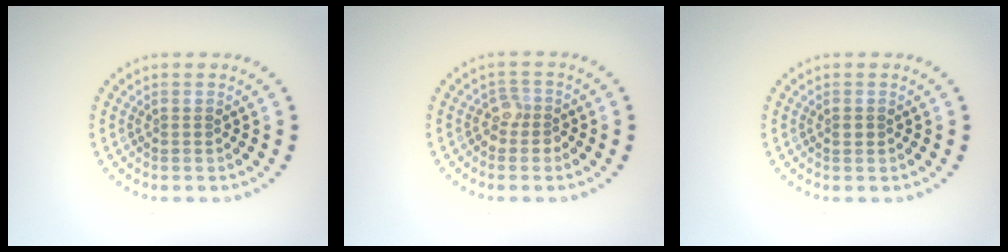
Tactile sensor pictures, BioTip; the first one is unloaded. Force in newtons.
{"total": 1.7, "press": 1.4, "slide": 1.0}
{"total": 0.7, "press": 0.7, "slide": 0.1}